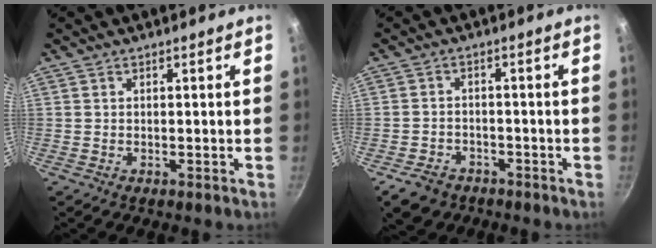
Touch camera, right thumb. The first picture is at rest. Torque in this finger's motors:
{"motor_torque": [0.96, 0.36, -0.24, -0.13, 0.02]}